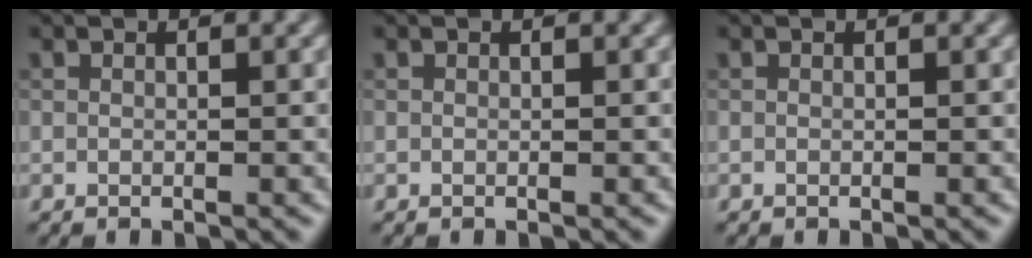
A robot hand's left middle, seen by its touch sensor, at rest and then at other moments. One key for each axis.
{"total": 0.0}
{"total": 0.0}